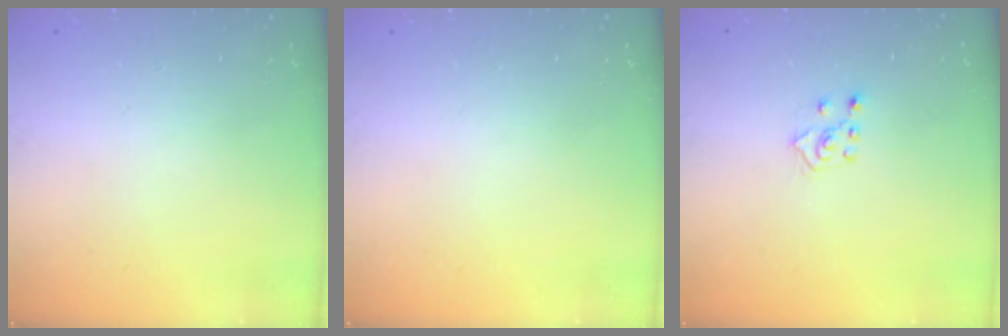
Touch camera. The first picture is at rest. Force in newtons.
{"total": 0.0}
{"total": 5.0, "press": 4.9, "slide": 0.8}